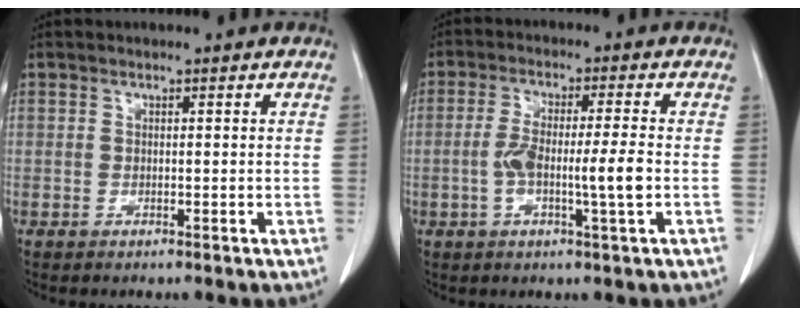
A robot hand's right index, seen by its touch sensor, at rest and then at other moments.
{"total": 7.6, "force": [-1.4, 0.2, 7.5], "torque": [-0.143, 0.003, -0.027]}